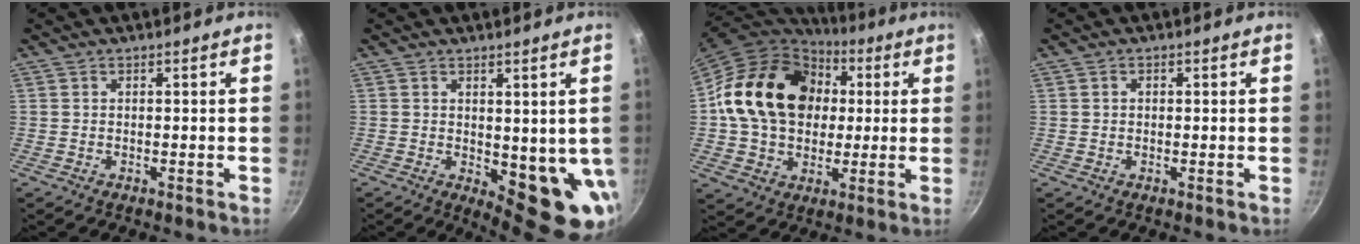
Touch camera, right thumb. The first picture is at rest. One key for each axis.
{"total": 11.7, "fx": -0.1, "fy": 5.4, "fz": 10.4, "tx": -0.099, "ty": -0.015, "tz": 0.015}
{"total": 22.0, "fx": 3.4, "fy": 16.9, "fz": 13.6, "tx": -0.209, "ty": 0.027, "tz": 0.055}
{"total": 0.8, "fx": 0.1, "fy": 0.7, "fz": 0.4, "tx": -0.005, "ty": 0.006, "tz": 0.002}